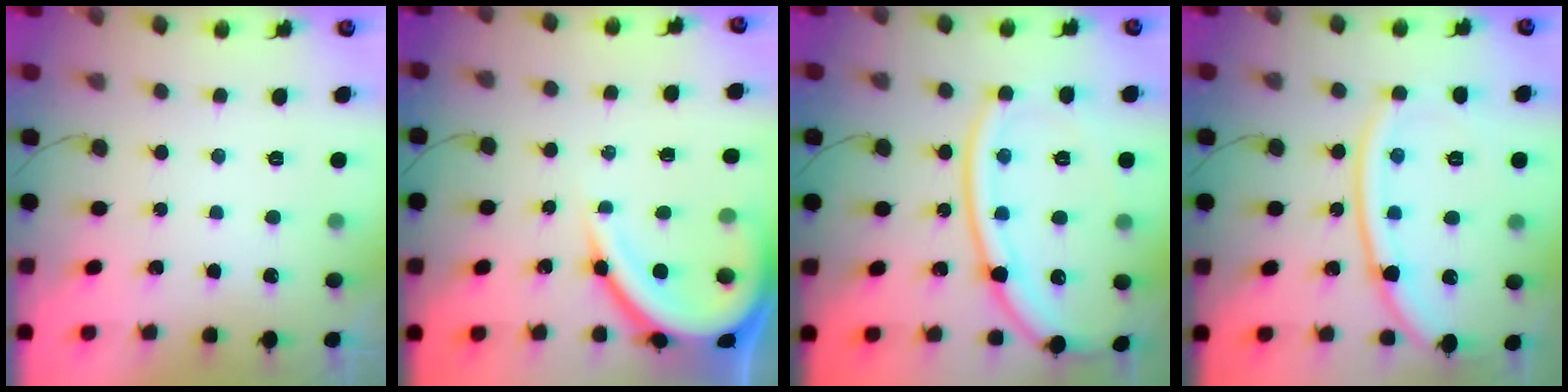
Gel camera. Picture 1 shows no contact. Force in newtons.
{"total": 13.4, "press": 13.3, "slide": 1.4}
{"total": 18.4, "press": 18.3, "slide": 1.9}
{"total": 14.8, "press": 14.7, "slide": 1.4}